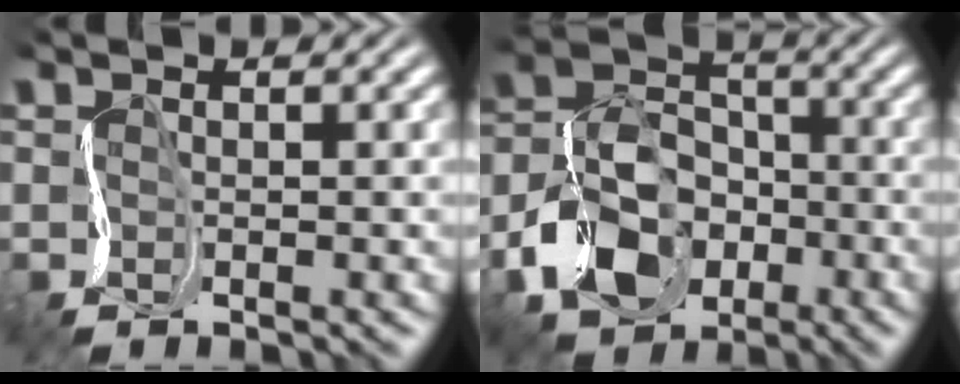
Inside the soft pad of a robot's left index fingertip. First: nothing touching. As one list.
[{"total": 6.8, "force": [-3.2, 5.3, 2.8], "torque": [-0.069, 0.011, -0.078]}]